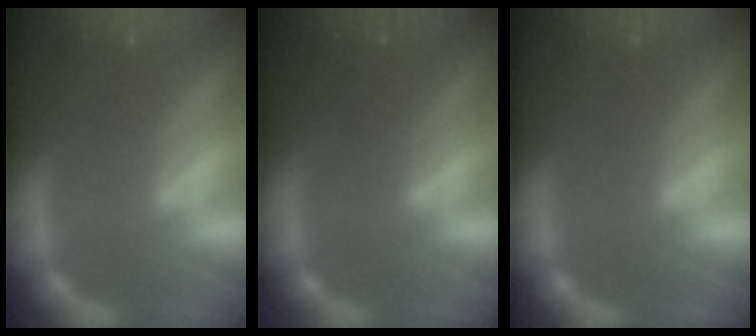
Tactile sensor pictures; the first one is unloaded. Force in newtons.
{"total": 2.0}
{"total": 0.0}